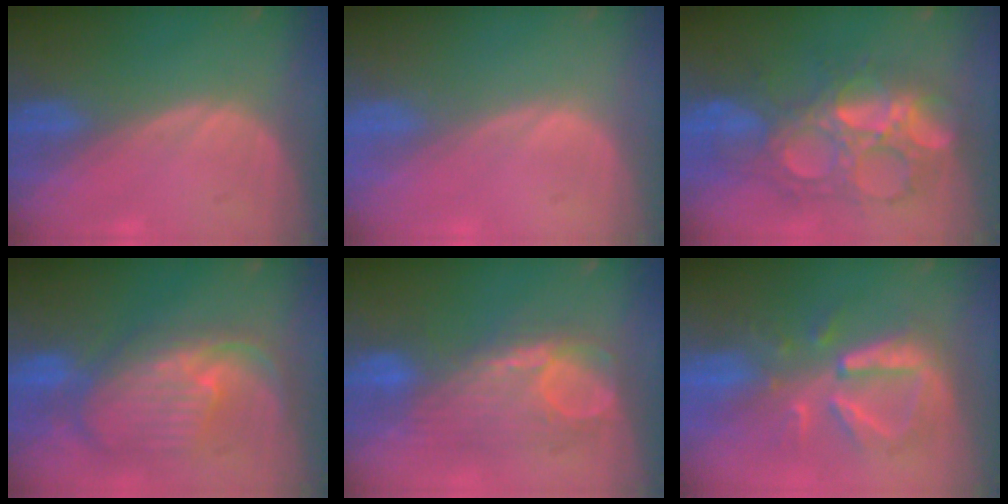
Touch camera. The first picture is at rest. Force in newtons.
{"total": 0.5, "press": 0.1, "slide": 0.5}
{"total": 10.3, "press": 10.2, "slide": 0.6}
{"total": 10.8, "press": 9.6, "slide": 5.0}
{"total": 8.3, "press": 8.3, "slide": 0.2}
{"total": 8.3, "press": 8.2, "slide": 0.8}